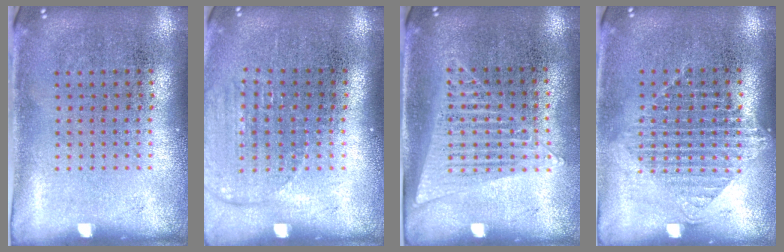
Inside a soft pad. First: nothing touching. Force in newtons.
{"total": 1.4, "press": 1.2, "slide": 0.6}
{"total": 1.2, "press": 1.2, "slide": 0.4}
{"total": 1.1, "press": 1.0, "slide": 0.5}